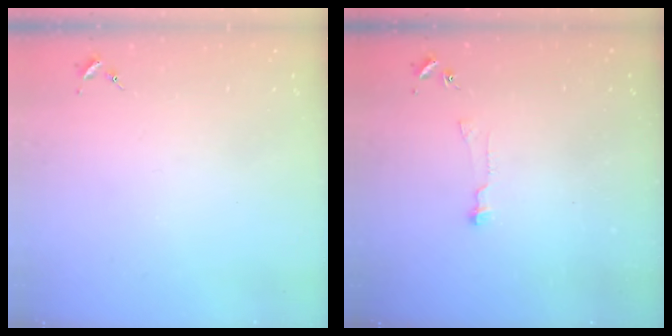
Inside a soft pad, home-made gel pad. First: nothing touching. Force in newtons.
{"total": 4.7, "press": 4.7, "slide": 0.3}